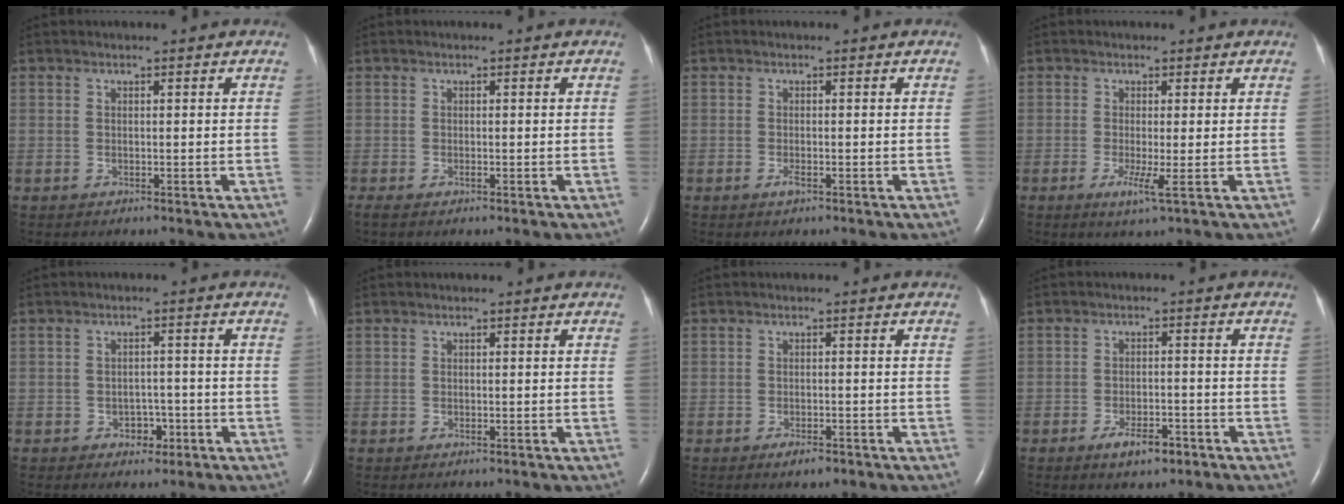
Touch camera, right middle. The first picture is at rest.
{"total": 0.6, "force": [-0.4, 0.0, 0.5], "torque": [-0.013, -0.003, -0.006]}
{"total": 1.0, "force": [-0.6, 0.2, 0.8], "torque": [-0.019, -0.001, -0.010]}
{"total": 2.9, "force": [-0.9, -0.4, 2.7], "torque": [-0.053, -0.010, -0.015]}
{"total": 3.0, "force": [-1.4, 2.1, 1.5], "torque": [-0.016, 0.006, -0.013]}
{"total": 0.0}
{"total": 2.1, "force": [-1.4, 0.7, 1.5], "torque": [-0.025, -0.001, -0.020]}
{"total": 4.4, "force": [-2.8, 1.5, 3.1], "torque": [-0.053, 0.000, -0.043]}